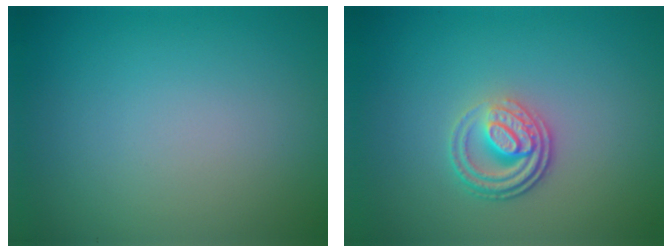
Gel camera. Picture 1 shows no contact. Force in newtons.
{"total": 3.4, "press": 2.6, "slide": 2.2}